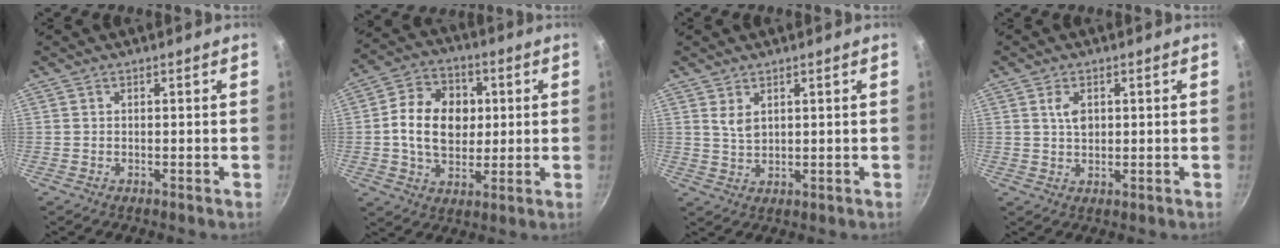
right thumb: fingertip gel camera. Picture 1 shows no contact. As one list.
[{"total": 13.6, "force": [1.2, 10.3, 8.7], "torque": [-0.122, 0.011, 0.012]}, {"total": 3.2, "force": [1.5, 1.8, 2.2], "torque": [-0.037, -0.013, 0.033]}, {"total": 3.6, "force": [0.9, 2.3, 2.6], "torque": [-0.036, -0.004, 0.018]}]